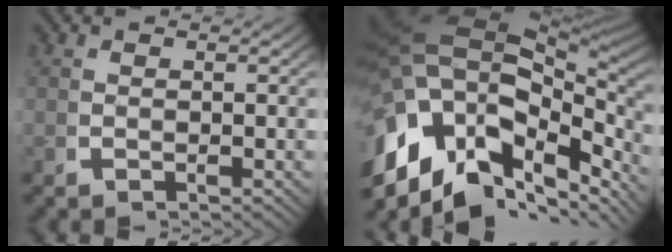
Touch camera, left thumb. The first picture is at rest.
{"total": 22.4, "force": [-0.6, 15.0, 16.6], "torque": [-0.314, -0.038, 0.005]}